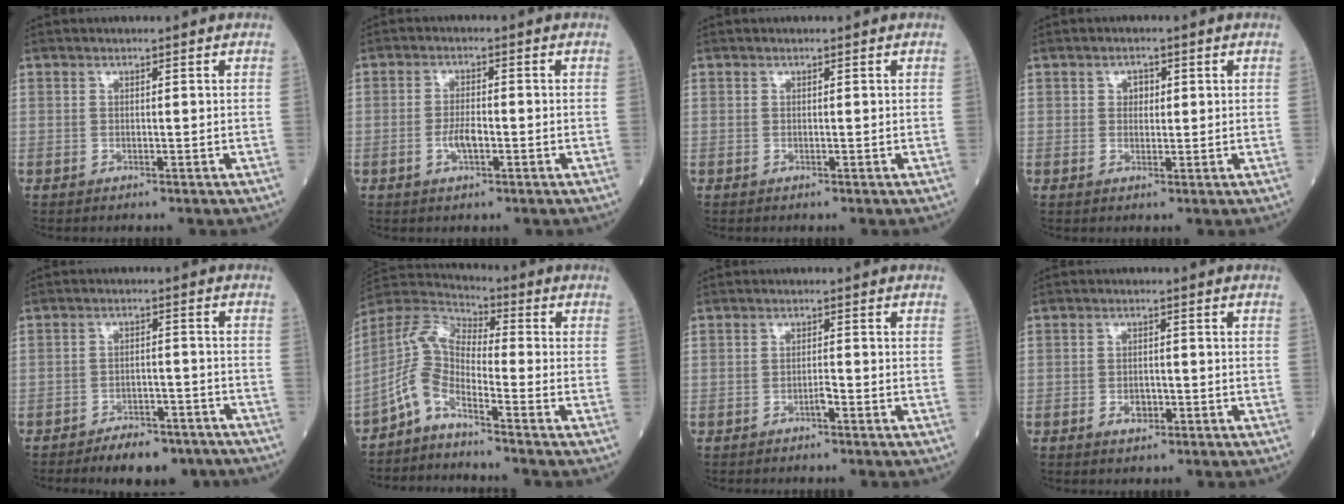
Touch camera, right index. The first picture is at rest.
{"total": 3.2, "force": [-1.0, 1.0, 2.9], "torque": [-0.061, 0.000, -0.018]}
{"total": 0.0}
{"total": 2.0, "force": [0.6, 1.4, 1.2], "torque": [-0.016, 0.003, 0.008]}
{"total": 7.9, "force": [-6.4, 3.1, 3.6], "torque": [-0.045, 0.006, -0.096]}
{"total": 6.8, "force": [-4.5, 1.5, 4.9], "torque": [-0.118, 0.012, -0.101]}
{"total": 1.2, "force": [-0.8, 0.1, 0.8], "torque": [-0.016, 0.002, -0.015]}
{"total": 2.5, "force": [-1.1, 1.5, 1.7], "torque": [-0.027, 0.004, -0.014]}